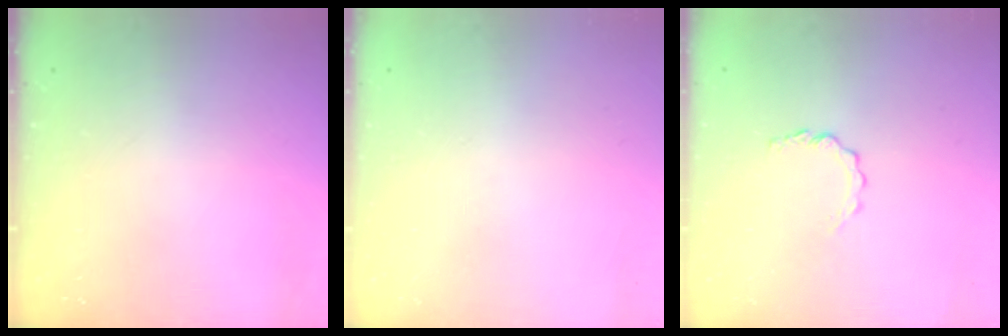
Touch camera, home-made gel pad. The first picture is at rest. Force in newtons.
{"total": 1.6, "press": 1.6, "slide": 0.1}
{"total": 2.9, "press": 2.9, "slide": 0.3}